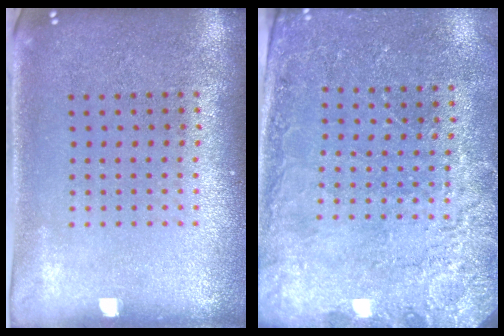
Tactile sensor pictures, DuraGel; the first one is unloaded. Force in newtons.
{"total": 2.4, "press": 2.4, "slide": 0.6}